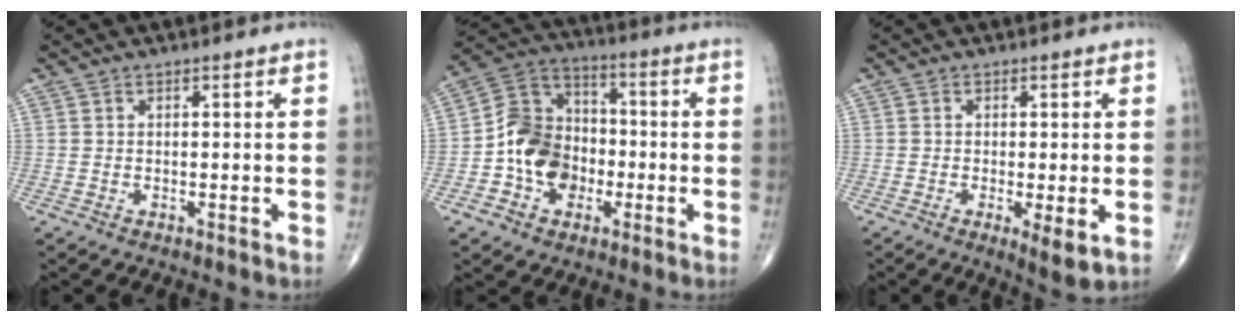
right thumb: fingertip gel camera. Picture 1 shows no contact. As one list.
[{"total": 13.1, "force": [-3.2, 10.5, 7.2], "torque": [-0.093, 0.042, -0.068]}, {"total": 4.8, "force": [-1.2, 1.1, 4.5], "torque": [-0.076, -0.017, -0.021]}]